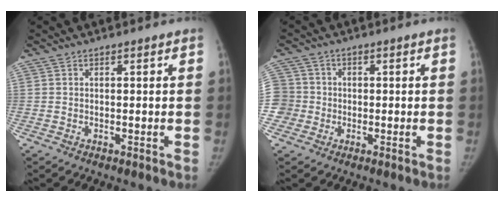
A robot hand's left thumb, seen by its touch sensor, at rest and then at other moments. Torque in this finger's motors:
{"motor_torque": [0.12, 0.10, -0.15, -0.09, 0.01]}